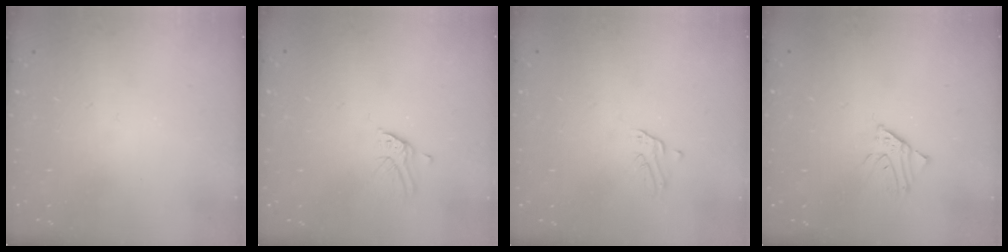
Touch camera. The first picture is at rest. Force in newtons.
{"total": 2.1, "press": 2.1, "slide": 0.1}
{"total": 1.8, "press": 1.8, "slide": 0.1}
{"total": 2.5, "press": 2.5, "slide": 0.1}